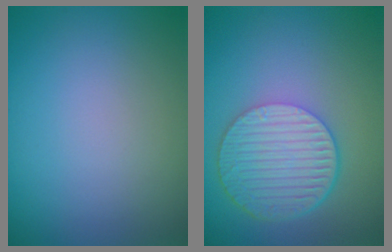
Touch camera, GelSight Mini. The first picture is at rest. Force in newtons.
{"total": 7.0, "press": 5.0, "slide": 4.9}